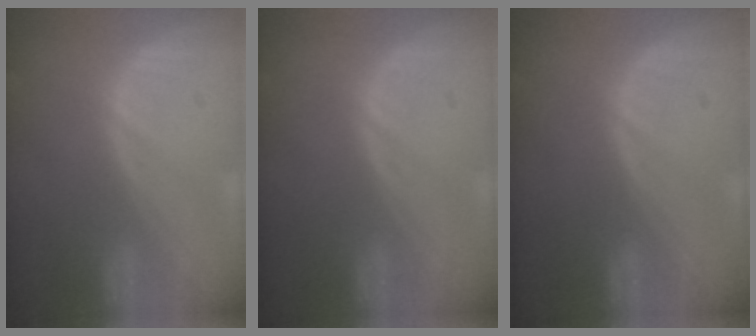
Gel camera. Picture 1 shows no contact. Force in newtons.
{"total": 0.0}
{"total": 0.0}